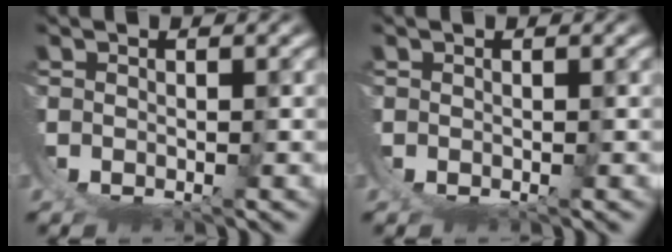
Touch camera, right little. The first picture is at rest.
{"total": 0.0}